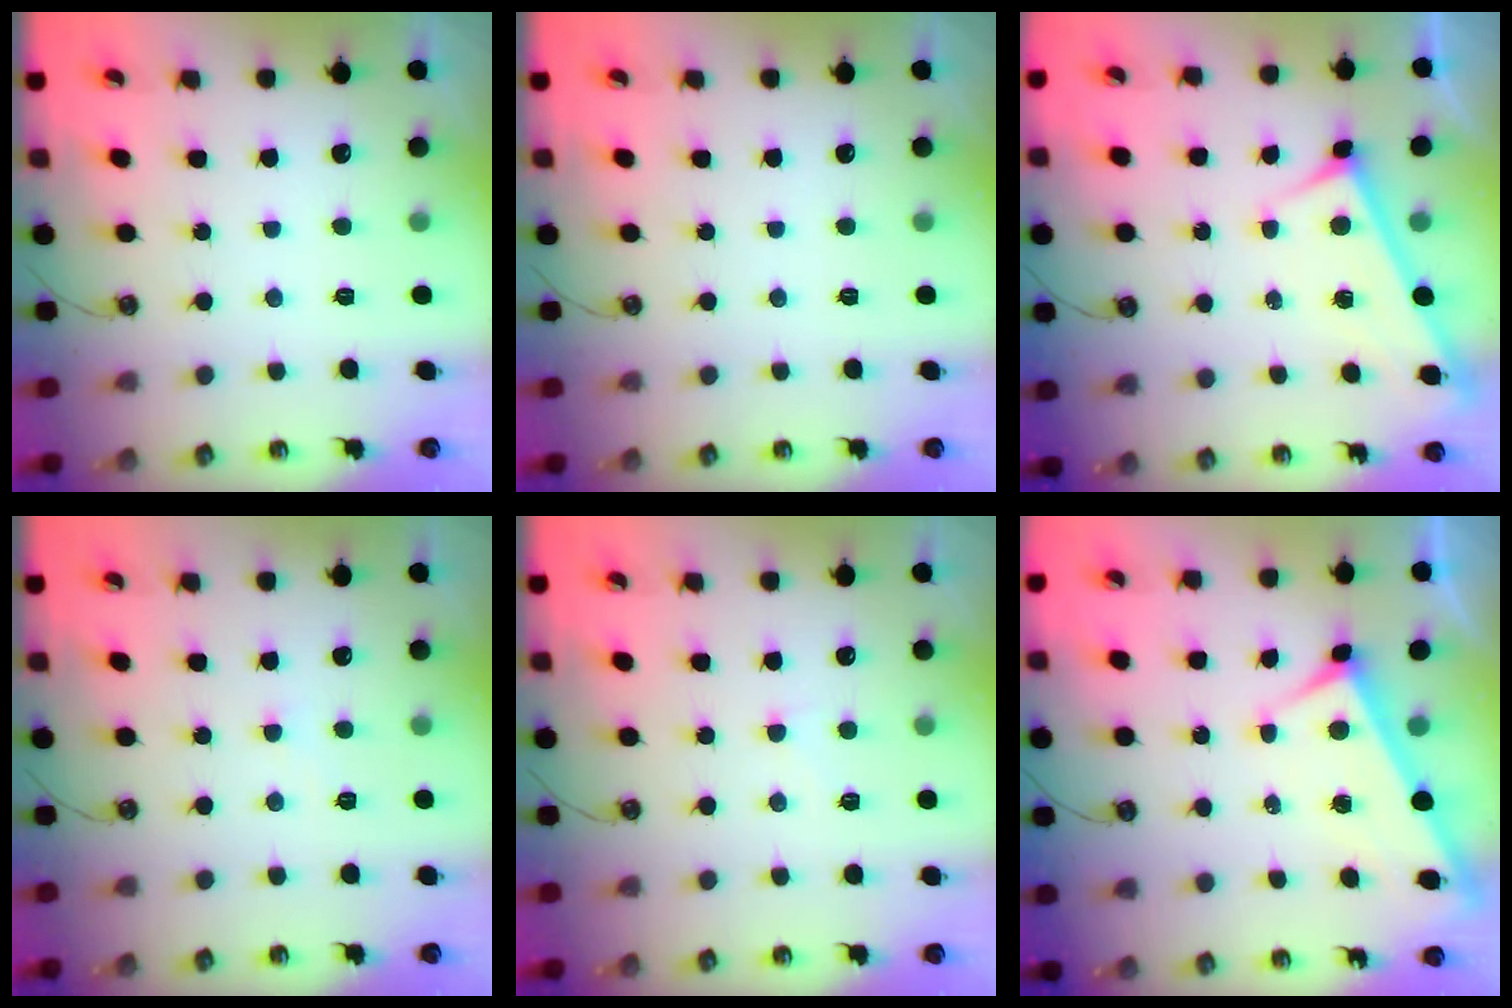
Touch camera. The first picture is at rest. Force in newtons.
{"total": 0.0}
{"total": 3.2, "press": 3.2, "slide": 0.3}
{"total": 1.8, "press": 1.8, "slide": 0.3}
{"total": 0.9, "press": 0.4, "slide": 0.8}
{"total": 3.6, "press": 3.5, "slide": 0.5}